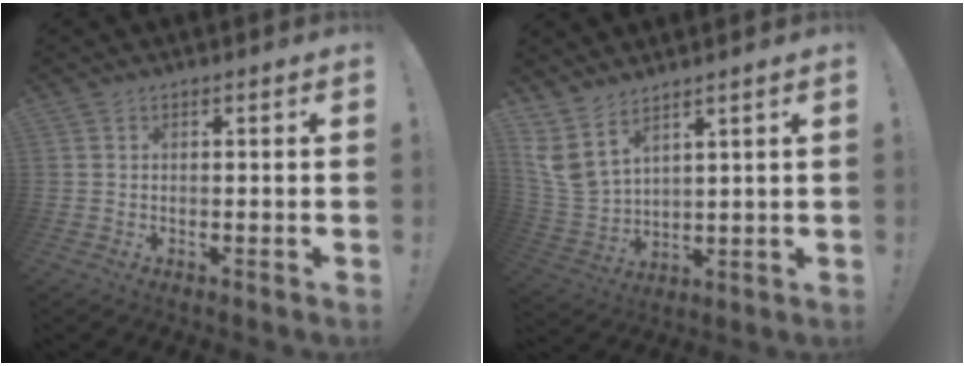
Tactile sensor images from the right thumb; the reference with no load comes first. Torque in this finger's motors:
{"motor_torque": [0.89, 1.04, 0.26, 0.26, 0.14]}